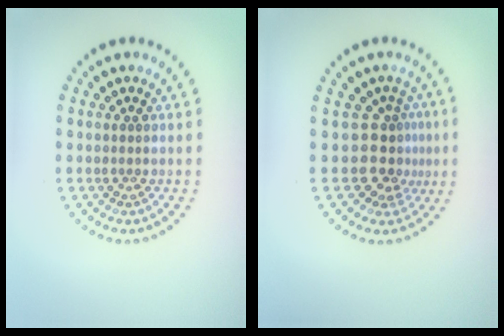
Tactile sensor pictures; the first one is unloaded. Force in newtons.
{"total": 3.3, "press": 2.4, "slide": 2.3}